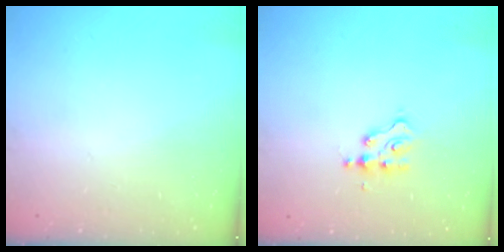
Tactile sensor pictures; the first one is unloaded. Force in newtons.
{"total": 2.8, "press": 2.8, "slide": 0.3}